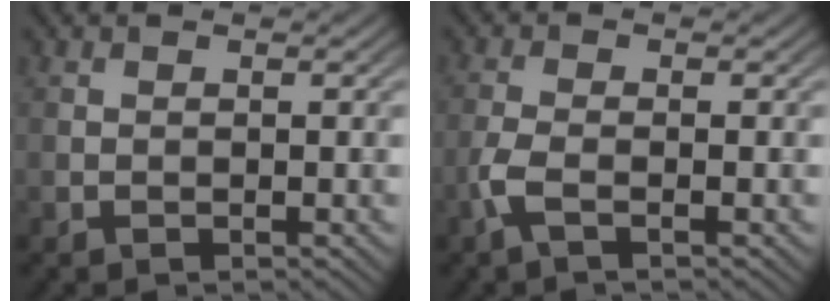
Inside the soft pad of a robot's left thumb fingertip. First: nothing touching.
{"total": 2.6, "force": [-1.3, 0.7, 2.2], "torque": [-0.056, 0.001, -0.037]}